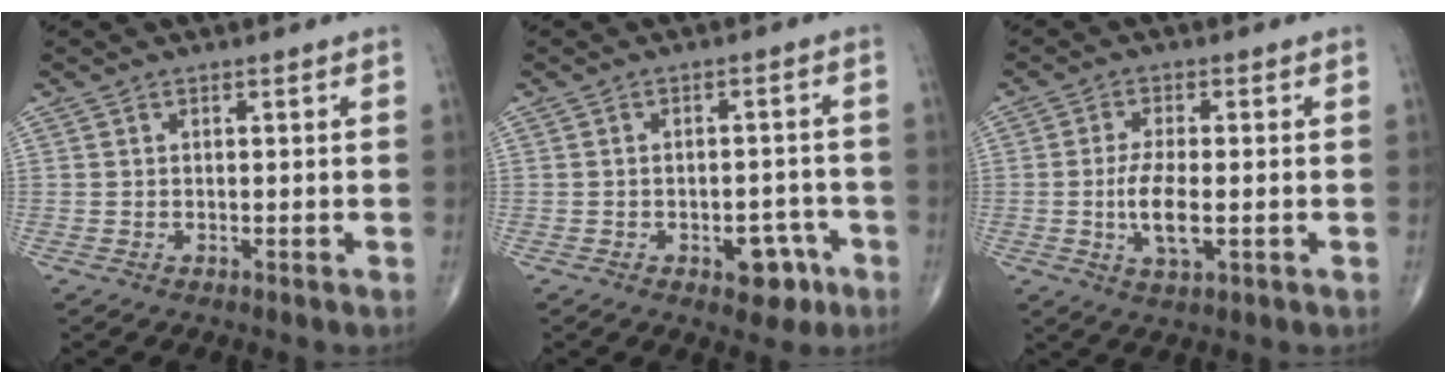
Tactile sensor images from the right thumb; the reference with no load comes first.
{"total": 6.2, "force": [-3.1, 3.6, 4.0], "torque": [-0.023, 0.024, -0.034]}
{"total": 6.6, "force": [-1.1, 2.3, 6.1], "torque": [-0.123, -0.008, -0.020]}